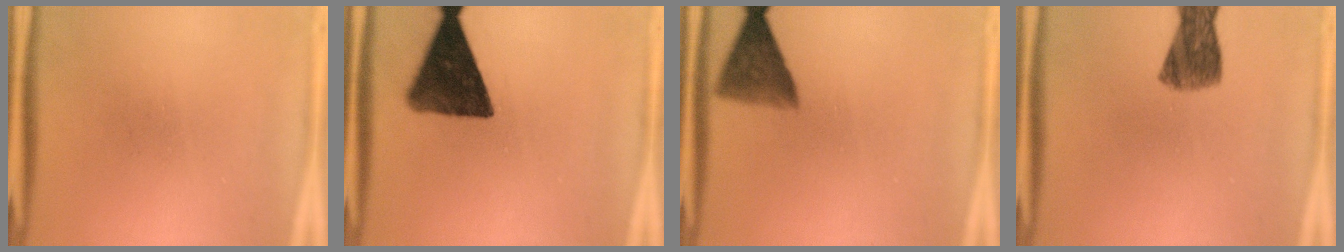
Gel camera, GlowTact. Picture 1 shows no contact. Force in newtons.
{"total": 13.2}
{"total": 6.8}
{"total": 7.4}